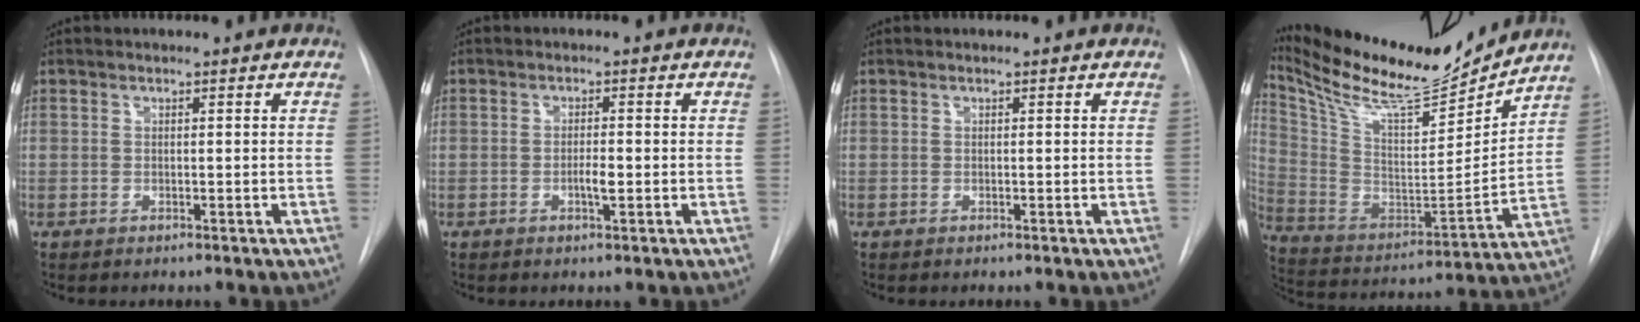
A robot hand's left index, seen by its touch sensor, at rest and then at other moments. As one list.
[{"total": 1.9, "force": [-0.8, 0.3, 1.7], "torque": [-0.031, -0.003, -0.015]}, {"total": 0.0}, {"total": 21.3, "force": [19.5, 2.6, 8.4], "torque": [-0.174, -0.033, 0.324]}]